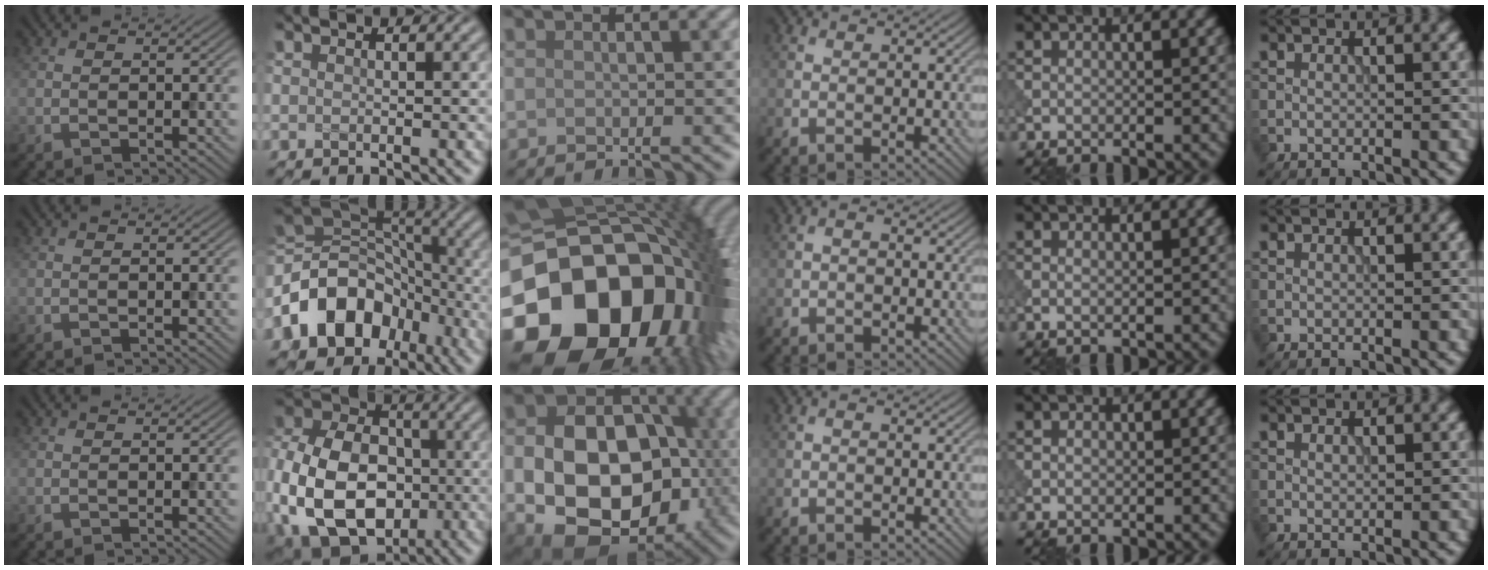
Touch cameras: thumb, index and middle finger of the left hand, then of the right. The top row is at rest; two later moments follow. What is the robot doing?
{"motion": "insert", "object": "peg toy"}